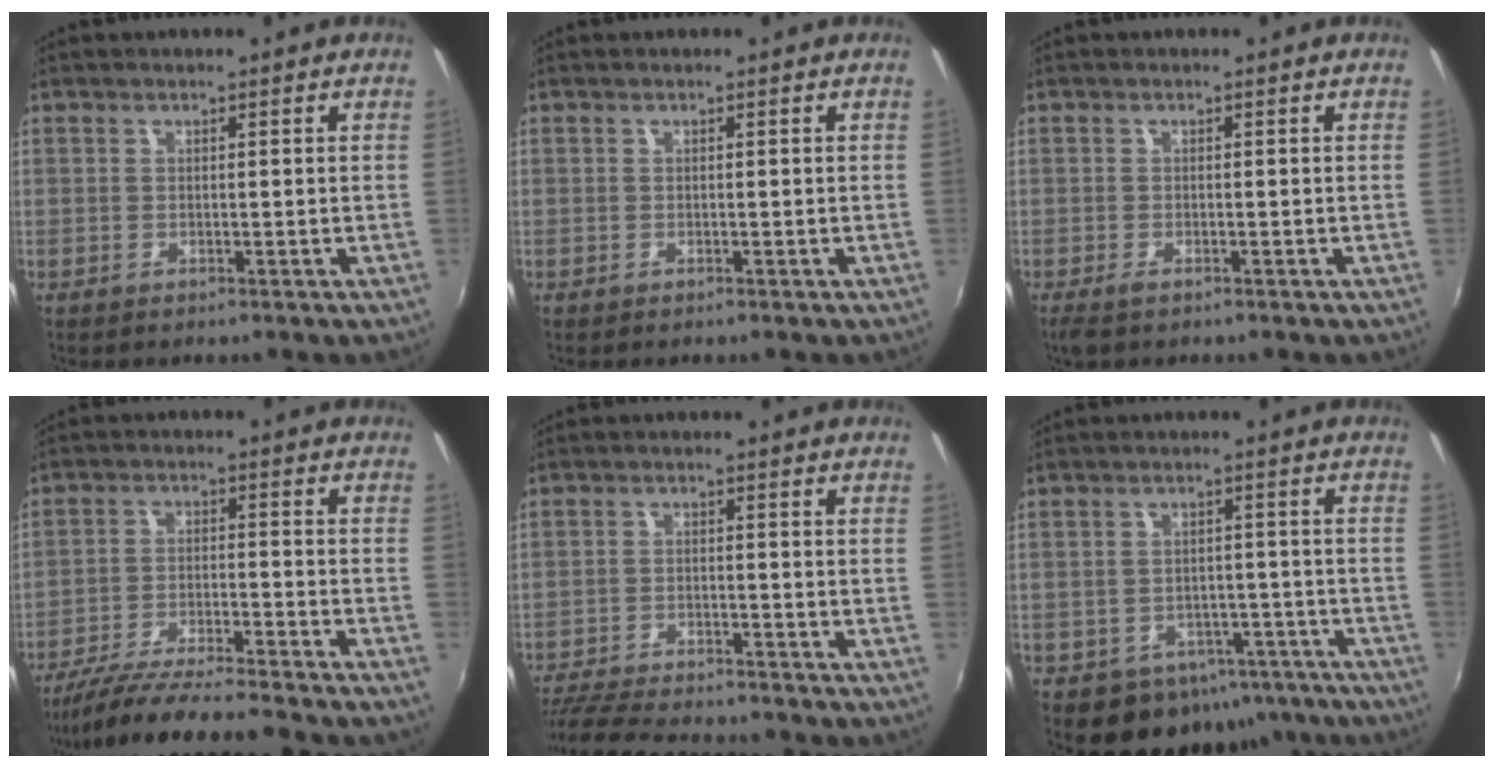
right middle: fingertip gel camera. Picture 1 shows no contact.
{"total": 0.0}
{"total": 2.0, "force": [-1.4, 0.5, 1.3], "torque": [-0.025, -0.008, -0.024]}
{"total": 17.0, "force": [-15.2, 0.2, 7.6], "torque": [-0.152, -0.033, -0.243]}
{"total": 14.0, "force": [-12.5, 2.2, 5.8], "torque": [-0.132, -0.024, -0.200]}
{"total": 12.9, "force": [-8.2, 8.8, 4.6], "torque": [-0.096, 0.020, -0.080]}